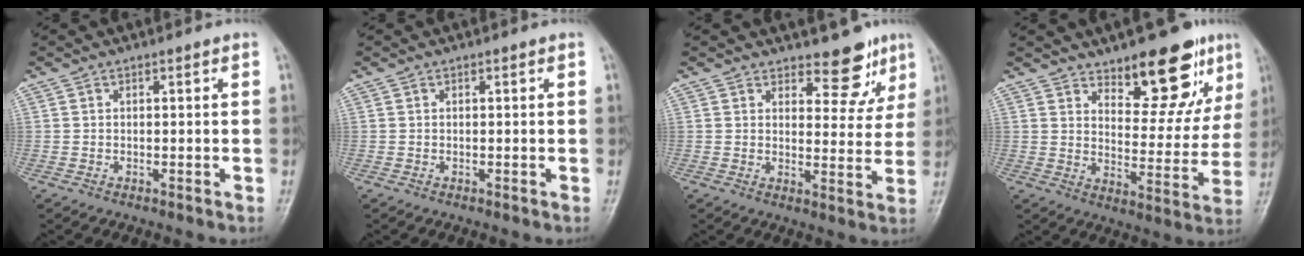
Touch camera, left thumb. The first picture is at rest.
{"total": 0.0}
{"total": 7.0, "force": [5.3, 3.6, 2.9], "torque": [0.003, -0.035, 0.067]}
{"total": 14.9, "force": [9.7, 6.1, 9.5], "torque": [-0.069, -0.064, 0.144]}